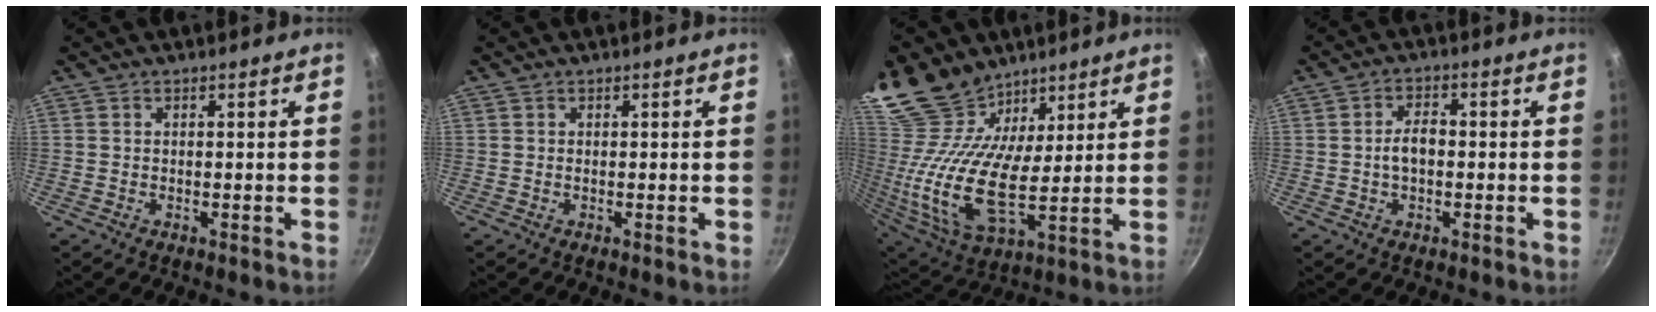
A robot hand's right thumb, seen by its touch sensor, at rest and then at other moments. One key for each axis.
{"total": 0.0}
{"total": 21.1, "fx": 14.3, "fy": 11.7, "fz": 10.2, "tx": -0.212, "ty": -0.062, "tz": 0.276}
{"total": 4.3, "fx": -0.4, "fy": 2.5, "fz": 3.4, "tx": -0.054, "ty": 0.017, "tz": -0.010}